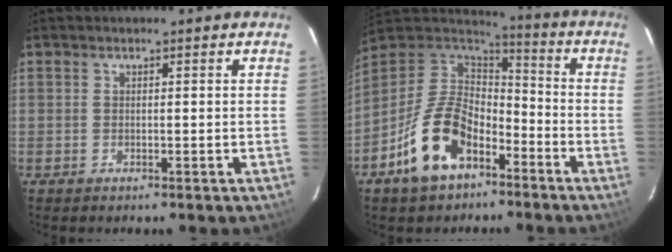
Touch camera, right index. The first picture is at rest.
{"total": 16.6, "force": [-9.0, 9.5, 10.2], "torque": [-0.217, 0.007, -0.156]}